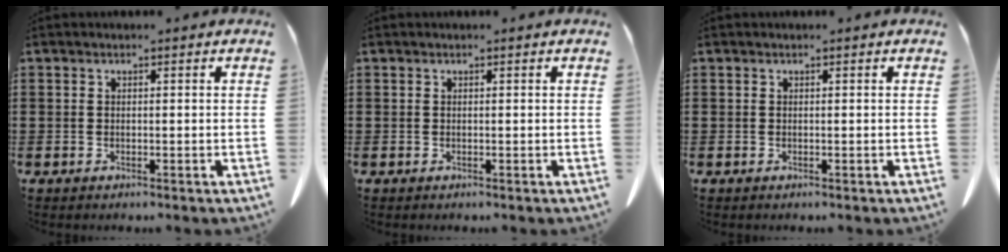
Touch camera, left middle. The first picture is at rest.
{"total": 0.0}
{"total": 0.0}